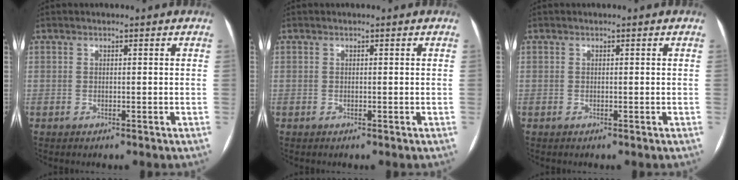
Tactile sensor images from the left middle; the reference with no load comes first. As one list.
[{"total": 0.0}, {"total": 0.0}]